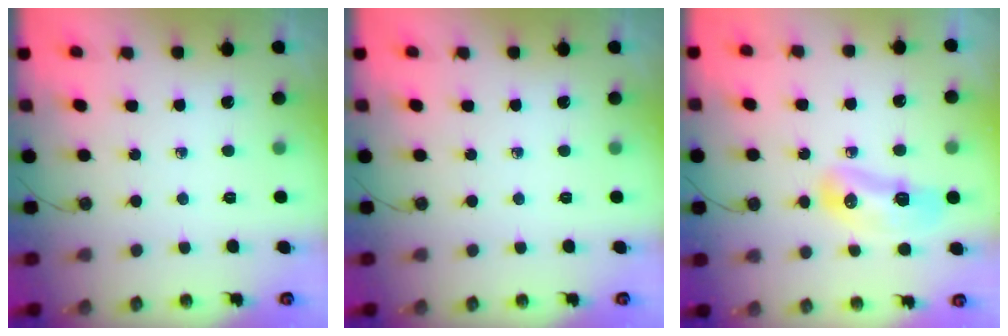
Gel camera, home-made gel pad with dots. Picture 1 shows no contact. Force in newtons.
{"total": 0.0}
{"total": 8.9, "press": 8.8, "slide": 1.3}